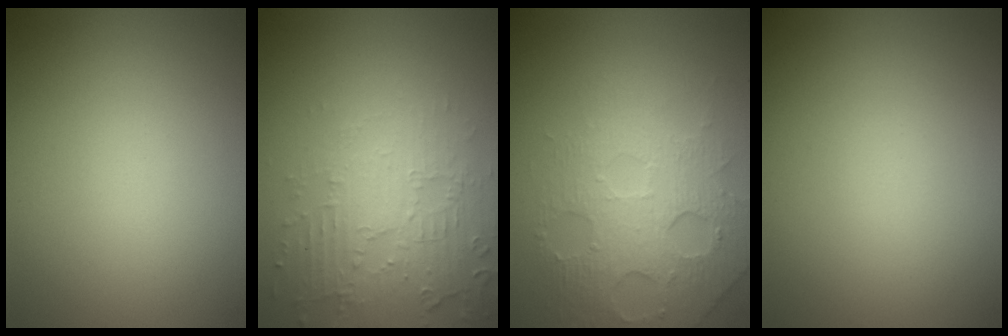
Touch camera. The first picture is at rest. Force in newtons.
{"total": 4.5, "press": 3.3, "slide": 3.1}
{"total": 5.1, "press": 4.2, "slide": 2.9}
{"total": 0.0}